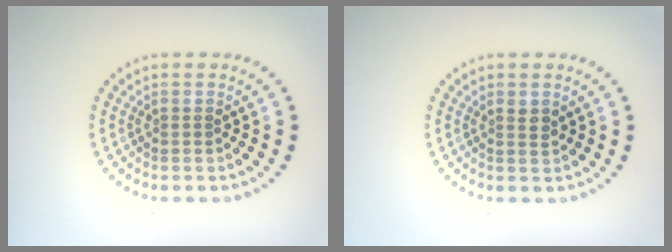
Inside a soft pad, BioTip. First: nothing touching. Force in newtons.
{"total": 0.9, "press": 0.8, "slide": 0.5}